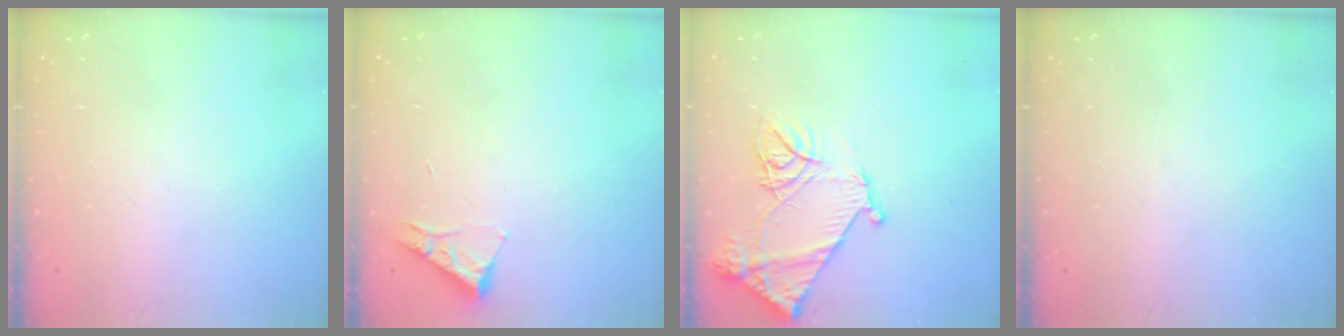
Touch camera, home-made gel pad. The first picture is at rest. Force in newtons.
{"total": 3.4, "press": 3.3, "slide": 0.5}
{"total": 14.8, "press": 14.7, "slide": 1.6}
{"total": 0.0}